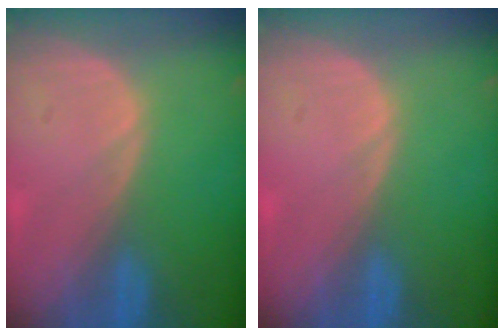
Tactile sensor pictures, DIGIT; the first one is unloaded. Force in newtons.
{"total": 0.0}